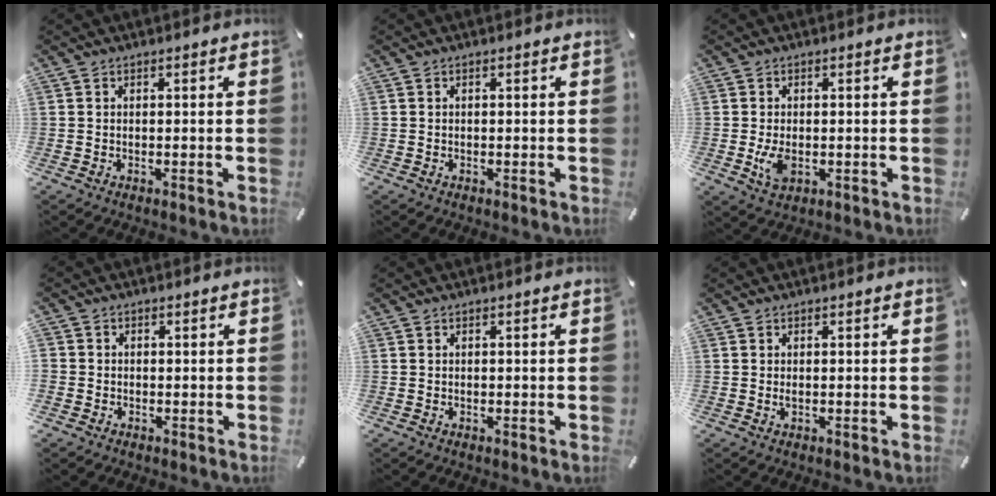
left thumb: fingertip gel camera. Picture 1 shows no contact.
{"total": 0.0}
{"total": 4.7, "force": [-0.7, 2.9, 3.6], "torque": [-0.090, -0.006, -0.015]}
{"total": 3.1, "force": [-0.3, 3.1, -0.4], "torque": [0.012, 0.008, -0.008]}
{"total": 0.0}
{"total": 0.7, "force": [0.0, 0.3, 0.6], "torque": [-0.013, 0.000, 0.000]}